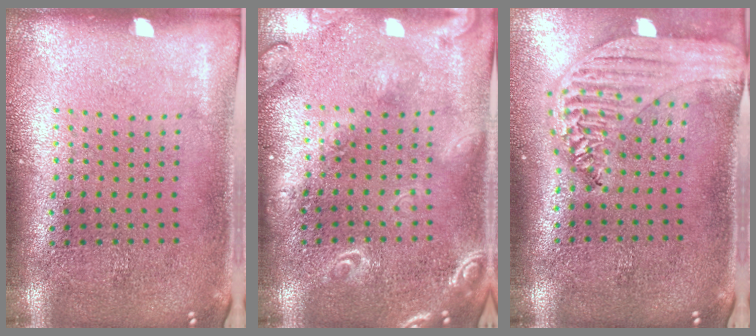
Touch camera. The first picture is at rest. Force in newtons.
{"total": 1.9, "press": 1.9, "slide": 0.2}
{"total": 2.2, "press": 2.0, "slide": 0.9}